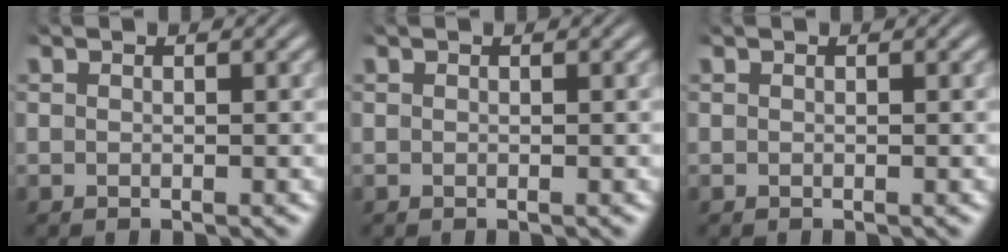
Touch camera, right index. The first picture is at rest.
{"total": 0.0}
{"total": 0.0}